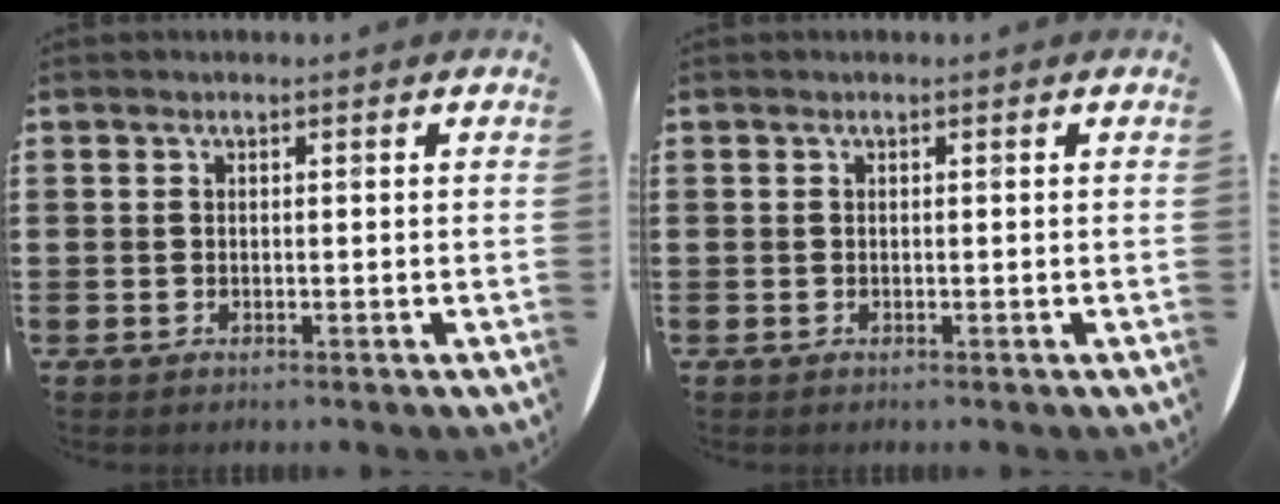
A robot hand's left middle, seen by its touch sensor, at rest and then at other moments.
{"total": 0.0}